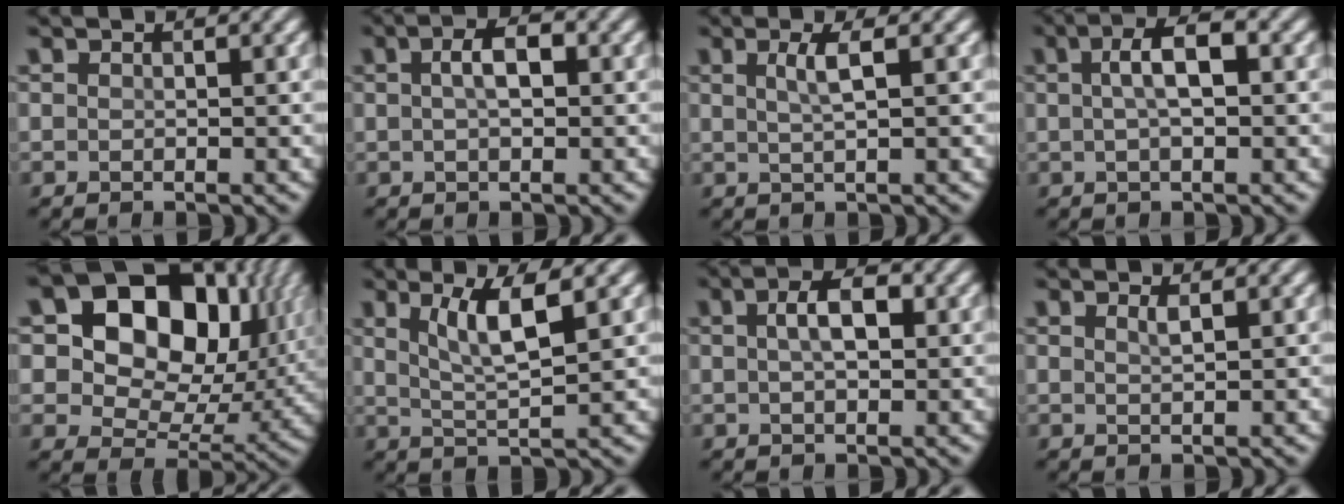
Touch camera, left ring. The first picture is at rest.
{"total": 2.9, "force": [0.5, 1.2, 2.6], "torque": [-0.044, 0.006, 0.005]}
{"total": 2.3, "force": [0.6, 0.6, 2.1], "torque": [-0.037, 0.002, 0.007]}
{"total": 3.7, "force": [0.6, 1.1, 3.5], "torque": [-0.064, 0.009, 0.007]}
{"total": 15.8, "force": [4.9, 10.6, 10.6], "torque": [-0.159, 0.022, 0.085]}
{"total": 4.6, "force": [1.8, 1.0, 4.1], "torque": [-0.078, -0.004, 0.036]}
{"total": 3.3, "force": [0.7, 1.5, 2.9], "torque": [-0.050, 0.008, 0.008]}
{"total": 0.9, "force": [0.5, 0.2, 0.7], "torque": [-0.008, 0.000, 0.008]}